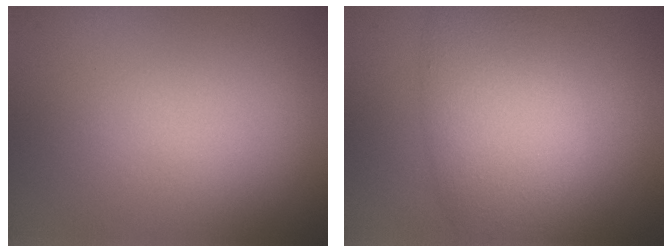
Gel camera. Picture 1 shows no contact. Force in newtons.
{"total": 7.6, "press": 7.6, "slide": 0.4}